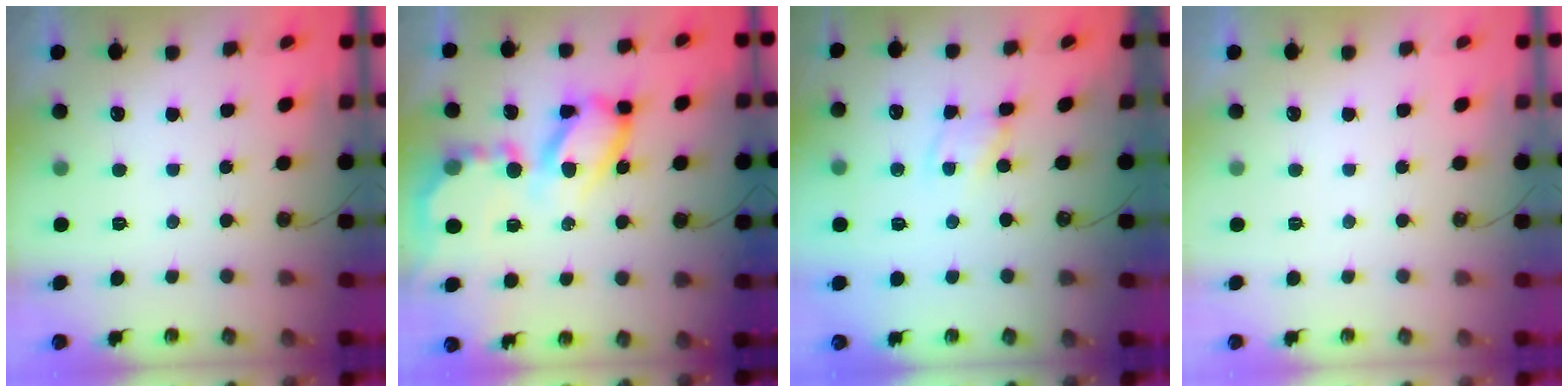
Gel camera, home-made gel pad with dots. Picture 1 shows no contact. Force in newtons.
{"total": 16.9, "press": 16.8, "slide": 1.5}
{"total": 1.2, "press": 1.2, "slide": 0.2}
{"total": 0.0}